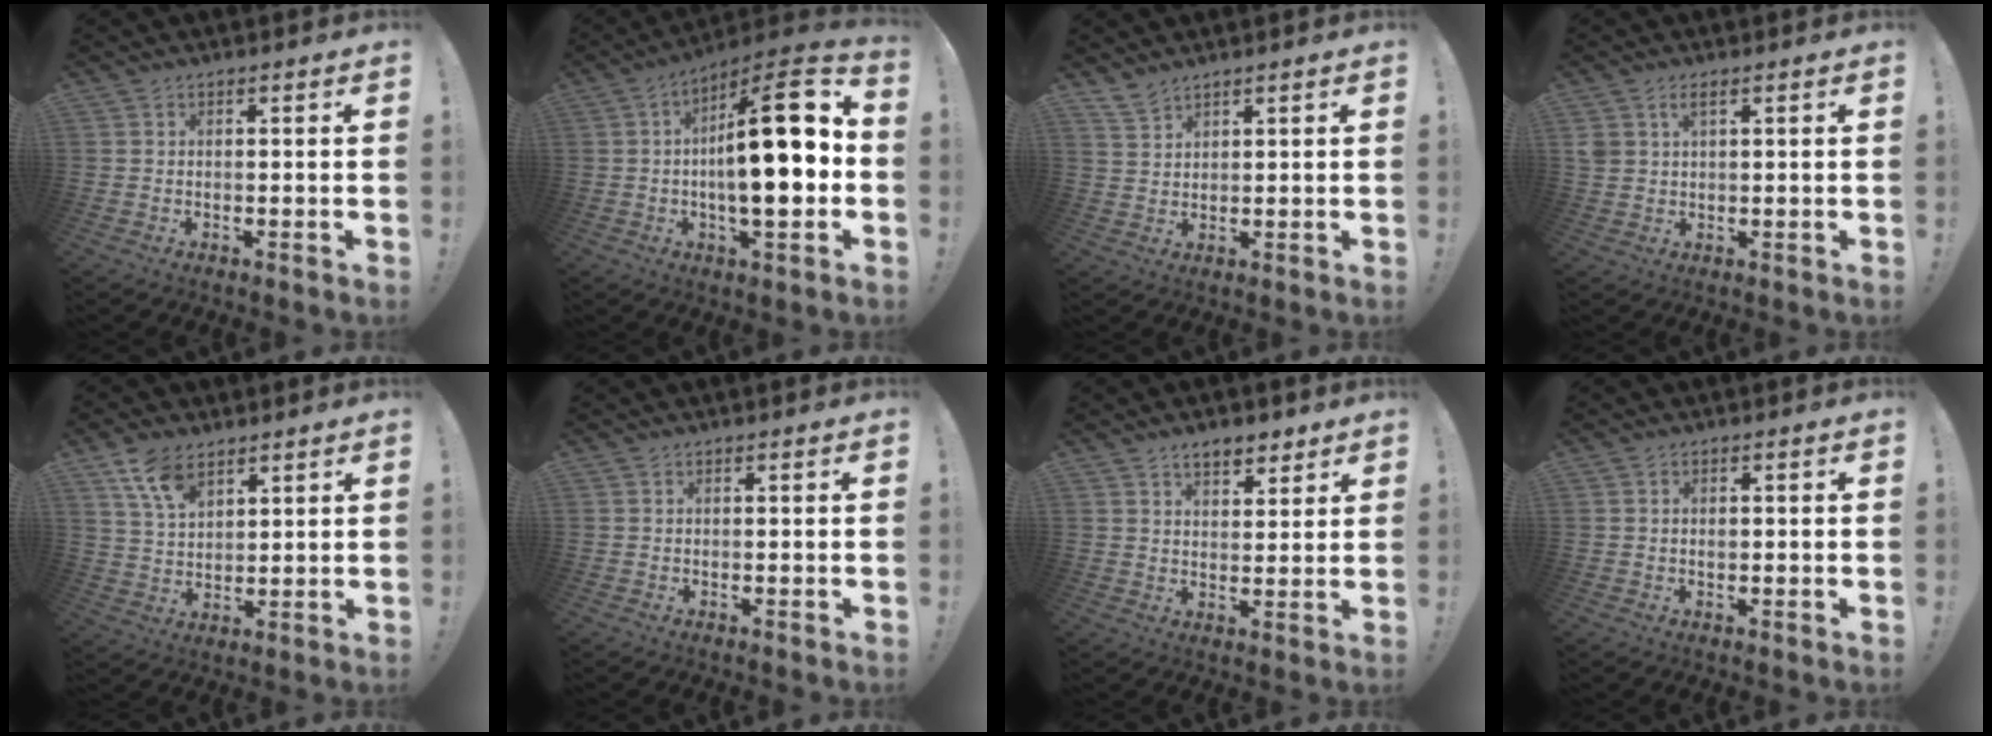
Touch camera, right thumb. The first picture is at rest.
{"total": 20.8, "force": [-0.5, 5.5, 20.0], "torque": [-0.304, -0.004, -0.019]}
{"total": 4.1, "force": [3.7, 1.3, 1.2], "torque": [-0.015, -0.023, 0.069]}
{"total": 3.0, "force": [1.4, 1.6, 2.2], "torque": [-0.040, 0.001, 0.027]}
{"total": 9.6, "force": [6.3, 5.4, 4.9], "torque": [-0.098, -0.022, 0.123]}
{"total": 0.0}
{"total": 6.2, "force": [4.5, 3.2, 2.7], "torque": [-0.031, -0.022, 0.081]}
{"total": 0.9, "force": [0.2, 0.8, 0.3], "torque": [0.001, 0.001, 0.001]}